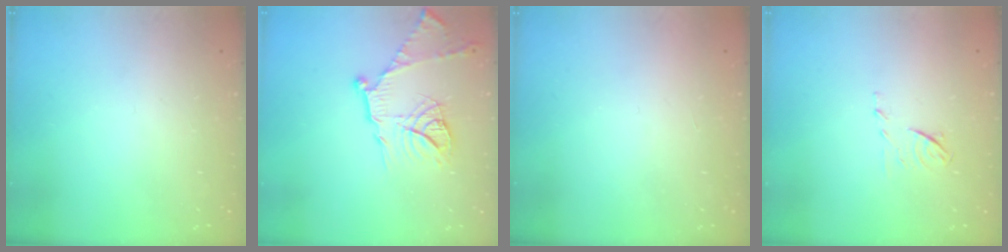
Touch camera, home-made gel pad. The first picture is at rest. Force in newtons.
{"total": 16.0, "press": 16.0, "slide": 1.4}
{"total": 1.6, "press": 1.6, "slide": 0.1}
{"total": 4.8, "press": 4.7, "slide": 0.9}